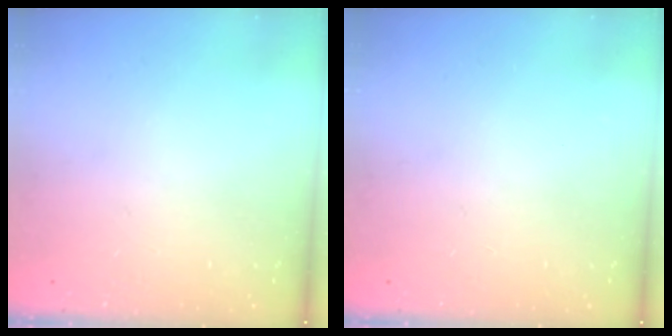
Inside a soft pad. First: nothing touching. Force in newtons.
{"total": 0.0}